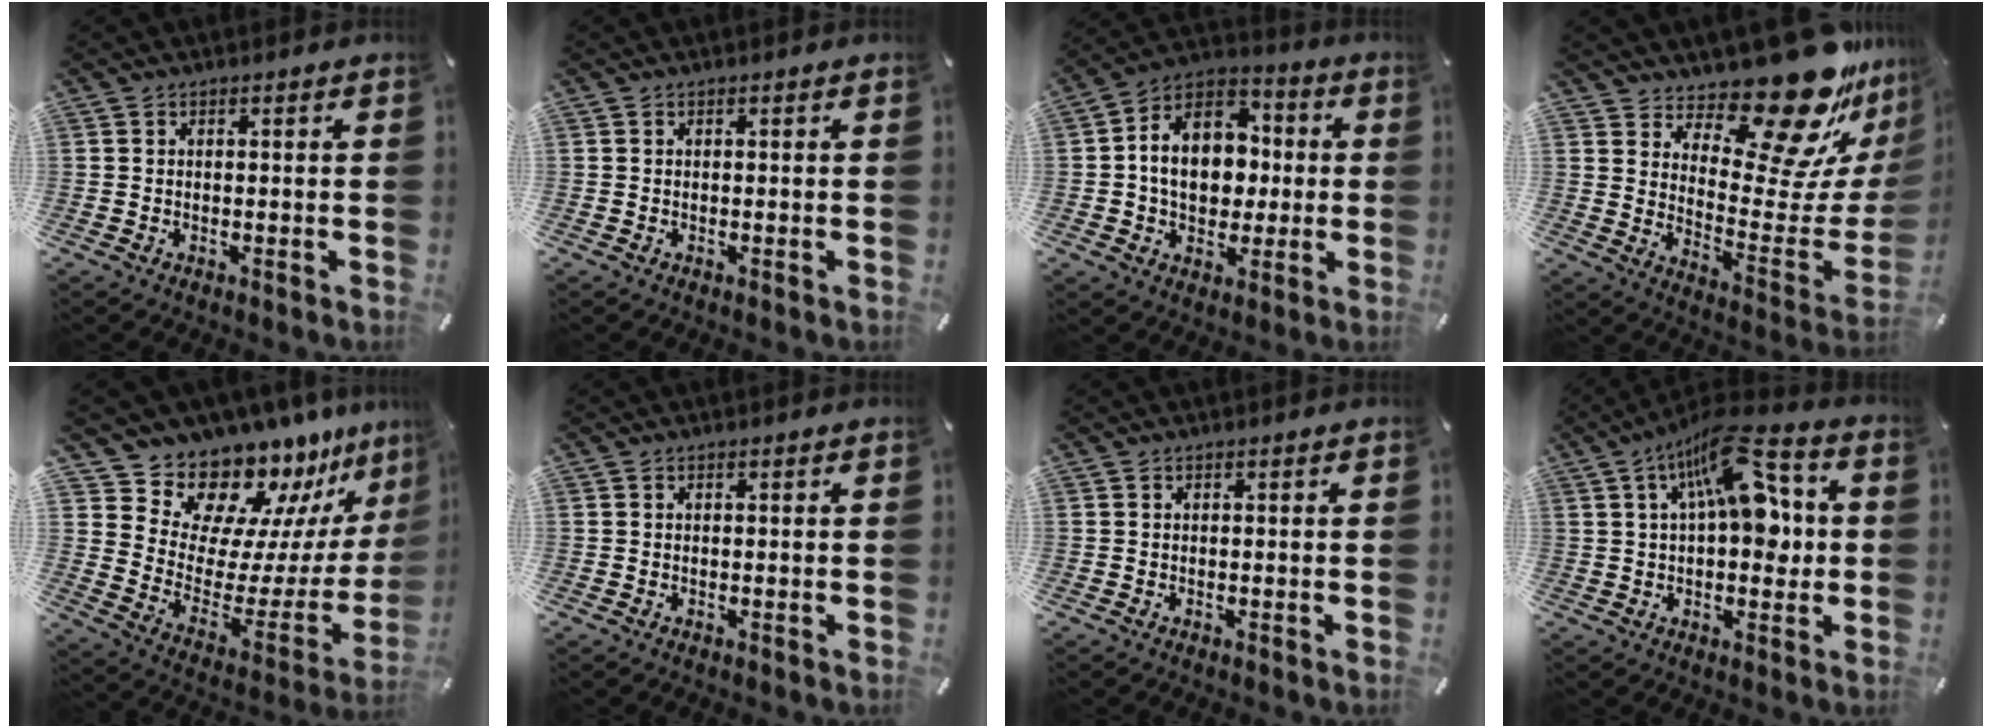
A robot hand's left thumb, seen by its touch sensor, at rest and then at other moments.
{"total": 0.0}
{"total": 13.5, "force": [-0.5, 10.8, 8.1], "torque": [-0.149, 0.006, -0.009]}
{"total": 24.0, "force": [18.2, 8.5, 13.2], "torque": [-0.159, -0.146, 0.293]}
{"total": 14.1, "force": [13.5, 4.2, -0.6], "torque": [-0.002, -0.156, 0.231]}
{"total": 0.0}
{"total": 0.0}
{"total": 16.0, "force": [5.5, 7.4, 13.2], "torque": [-0.210, -0.023, 0.089]}